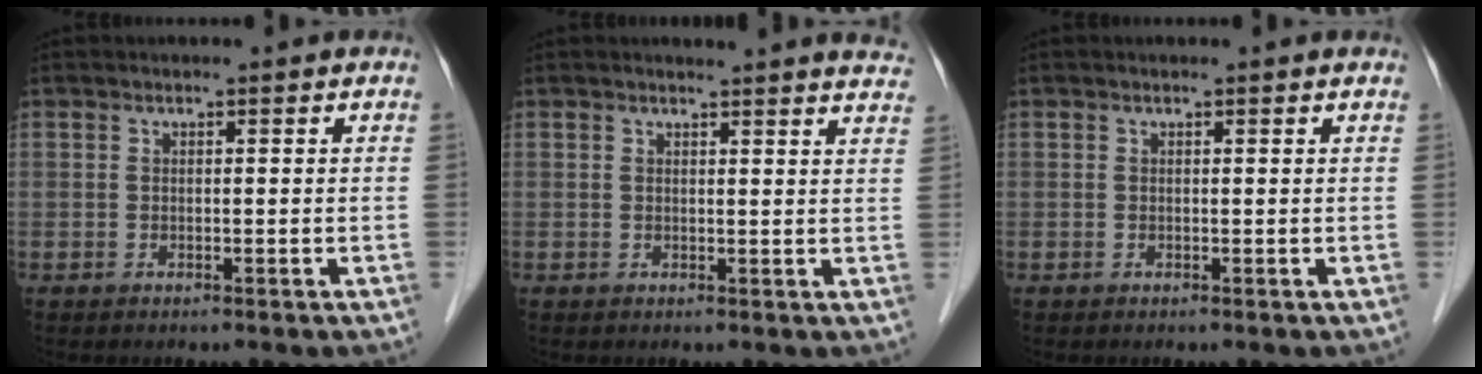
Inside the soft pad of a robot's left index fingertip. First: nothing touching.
{"total": 10.4, "force": [10.1, 1.0, 2.1], "torque": [-0.004, -0.023, 0.087]}
{"total": 1.0, "force": [1.0, 0.2, 0.1], "torque": [-0.011, 0.006, 0.005]}